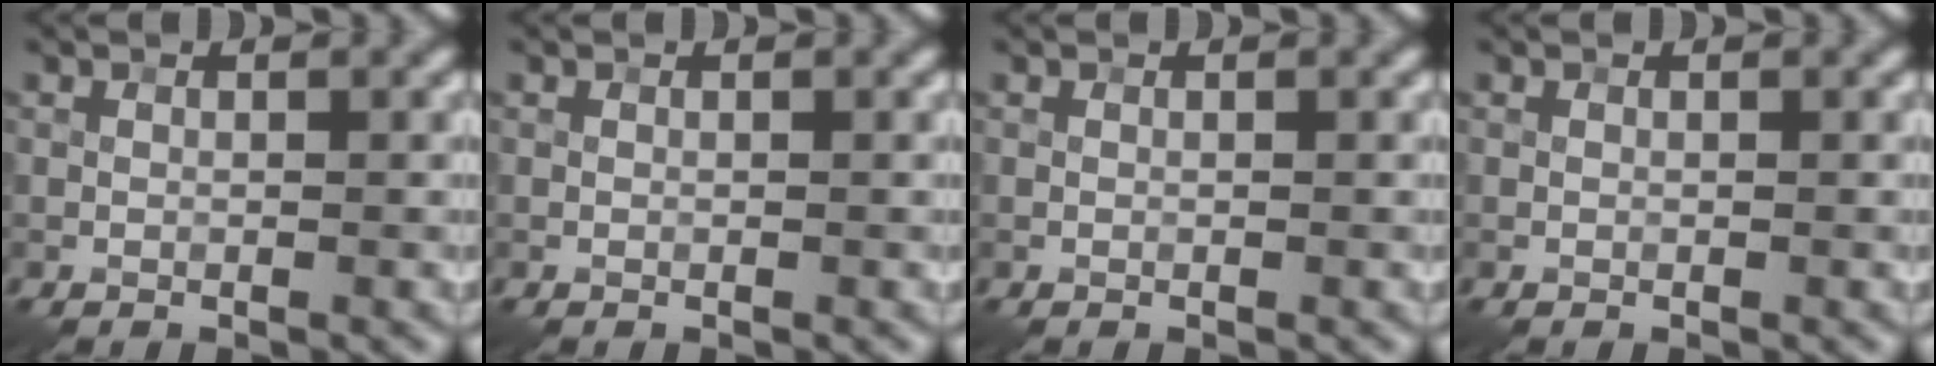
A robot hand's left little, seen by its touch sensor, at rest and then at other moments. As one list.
[{"total": 0.0}, {"total": 0.0}, {"total": 0.0}]